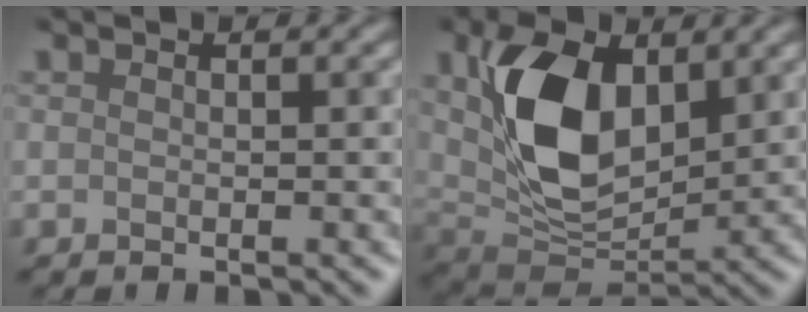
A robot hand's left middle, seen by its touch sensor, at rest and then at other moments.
{"total": 7.9, "force": [2.4, 4.6, 5.9], "torque": [-0.149, -0.003, 0.057]}